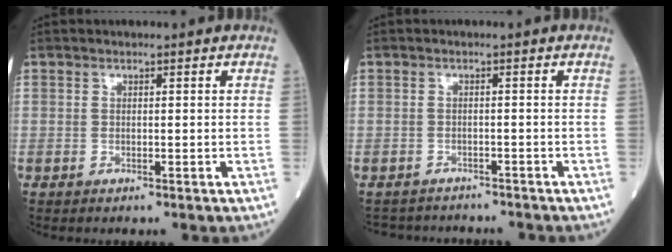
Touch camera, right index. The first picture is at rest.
{"total": 5.1, "force": [-4.8, 1.7, -0.1], "torque": [0.010, 0.004, -0.066]}